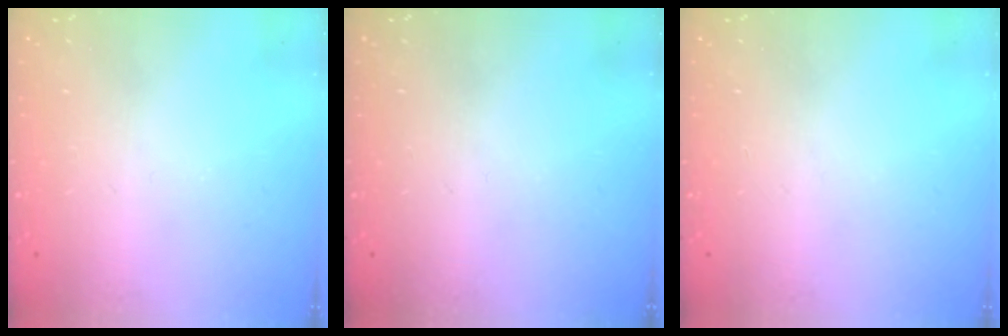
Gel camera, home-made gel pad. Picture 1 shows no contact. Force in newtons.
{"total": 0.0}
{"total": 0.0}